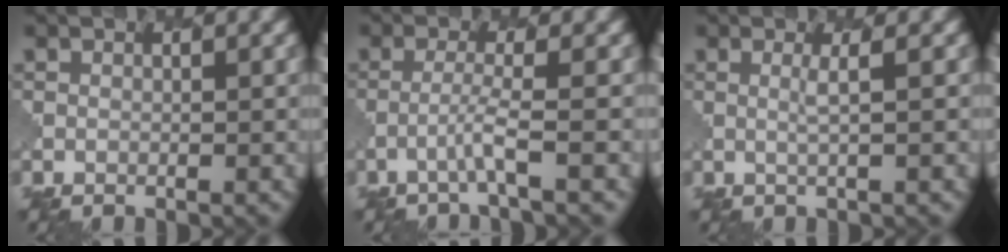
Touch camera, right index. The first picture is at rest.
{"total": 1.8, "force": [-1.0, 0.0, 1.6], "torque": [-0.027, 0.004, -0.031]}
{"total": 1.1, "force": [0.4, 0.3, 1.0], "torque": [-0.019, -0.003, 0.005]}